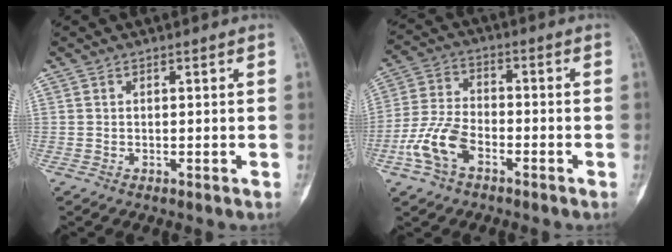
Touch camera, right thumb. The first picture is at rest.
{"total": 9.6, "force": [-4.3, 5.6, 6.5], "torque": [-0.138, 0.028, -0.085]}